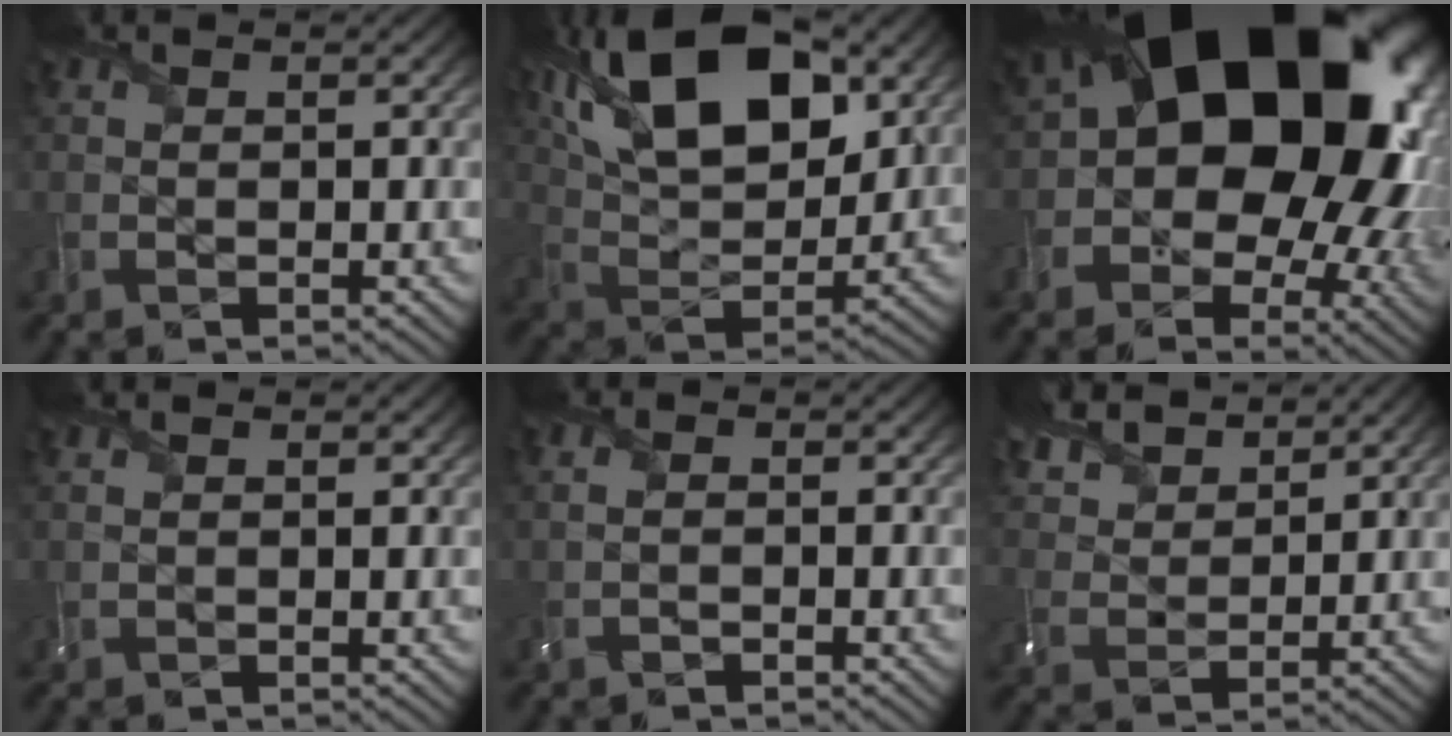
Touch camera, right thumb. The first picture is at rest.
{"total": 19.5, "force": [10.0, 10.0, 13.5], "torque": [-0.264, 0.043, 0.142]}
{"total": 21.7, "force": [4.1, 14.9, 15.2], "torque": [-0.232, -0.026, 0.087]}
{"total": 1.0, "force": [0.3, 0.6, 0.6], "torque": [-0.016, 0.000, 0.008]}
{"total": 1.5, "force": [-0.7, 0.9, 1.0], "torque": [-0.023, 0.000, -0.026]}
{"total": 8.3, "force": [6.7, 3.3, 3.7], "torque": [-0.107, 0.021, 0.127]}